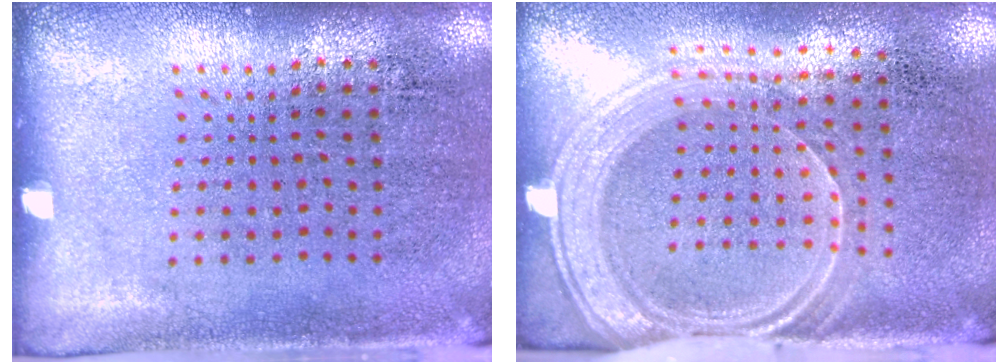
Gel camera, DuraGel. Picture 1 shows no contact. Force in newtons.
{"total": 1.8, "press": 1.5, "slide": 0.9}